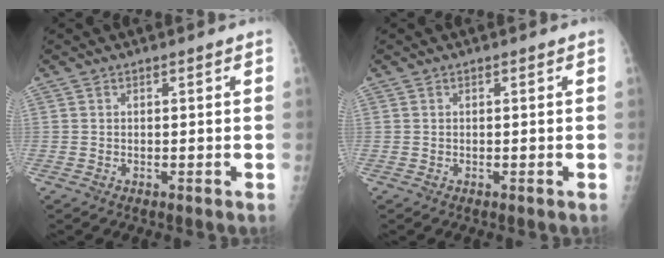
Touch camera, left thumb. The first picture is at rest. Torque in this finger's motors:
{"motor_torque": [0.13, 0.51, -0.04, -0.01, 0.00]}